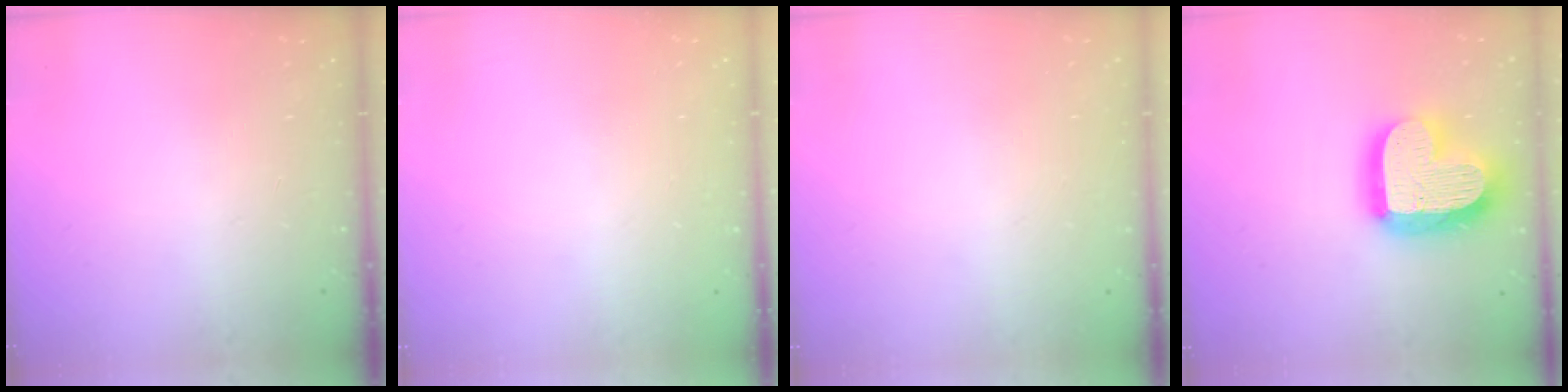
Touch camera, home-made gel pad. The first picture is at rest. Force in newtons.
{"total": 0.0}
{"total": 0.0}
{"total": 22.4, "press": 22.4, "slide": 1.9}